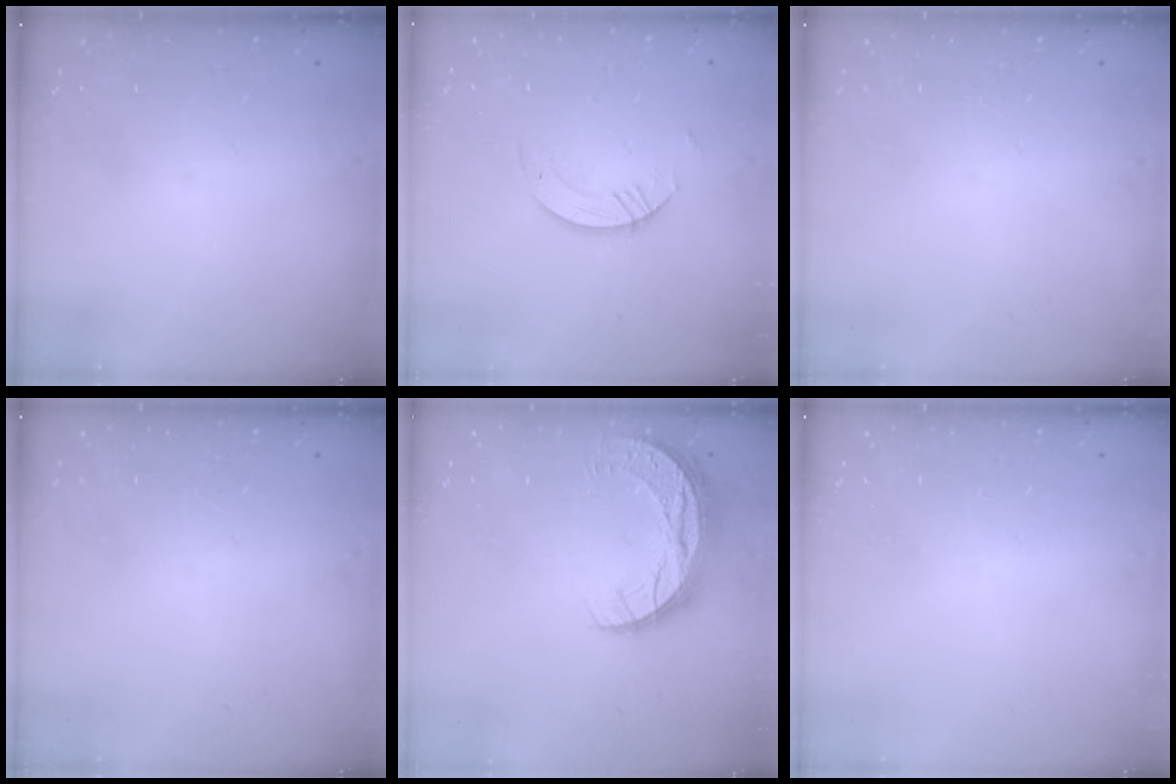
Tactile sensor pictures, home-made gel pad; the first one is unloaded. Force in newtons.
{"total": 3.7, "press": 3.7, "slide": 0.3}
{"total": 0.0}
{"total": 0.0}
{"total": 11.7, "press": 11.6, "slide": 0.8}
{"total": 0.0}